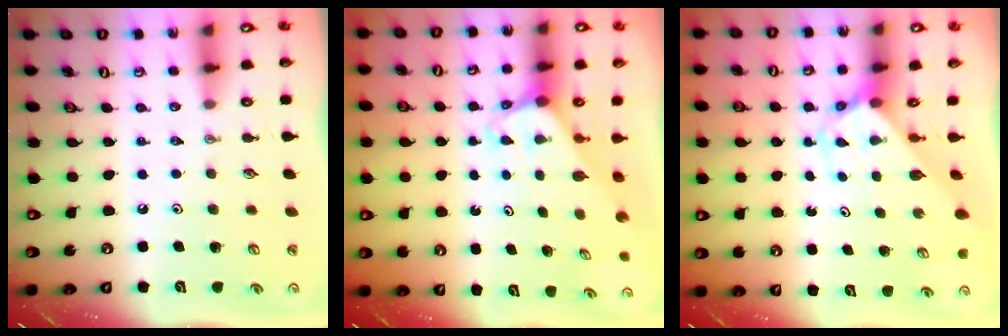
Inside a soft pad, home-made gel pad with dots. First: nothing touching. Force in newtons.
{"total": 1.8, "press": 1.8, "slide": 0.1}
{"total": 2.7, "press": 2.7, "slide": 0.2}